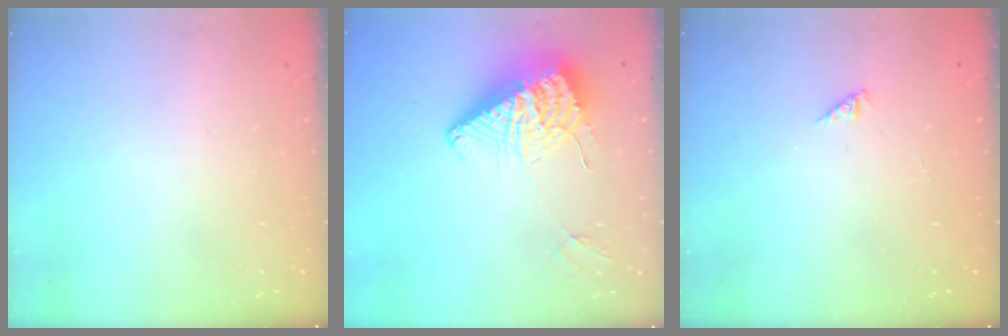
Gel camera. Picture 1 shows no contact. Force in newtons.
{"total": 12.7, "press": 12.6, "slide": 1.6}
{"total": 0.0}